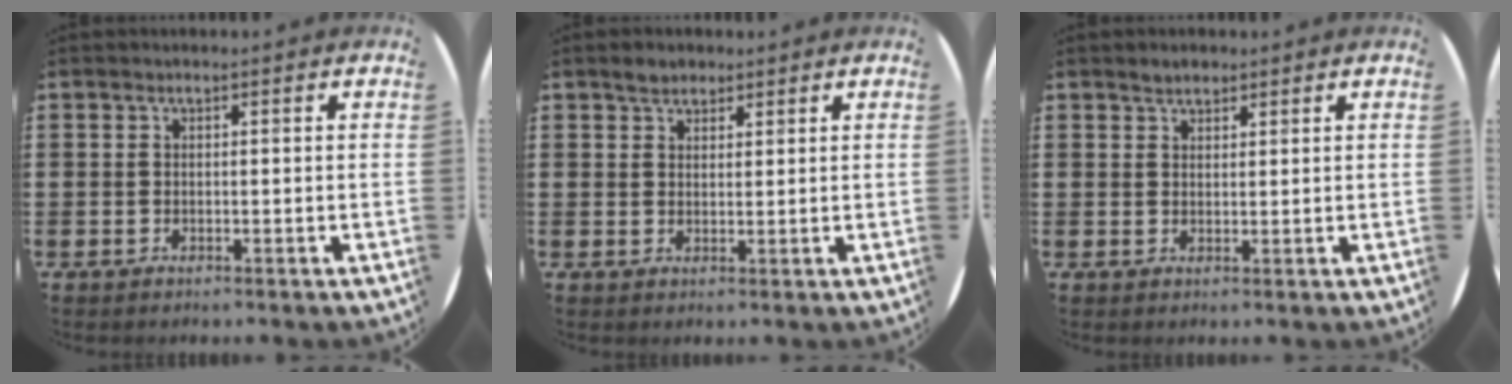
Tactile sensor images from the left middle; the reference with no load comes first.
{"total": 2.2, "force": [1.9, 1.0, 0.4], "torque": [-0.003, 0.001, 0.035]}
{"total": 1.8, "force": [1.6, 0.7, 0.2], "torque": [0.001, 0.001, 0.030]}